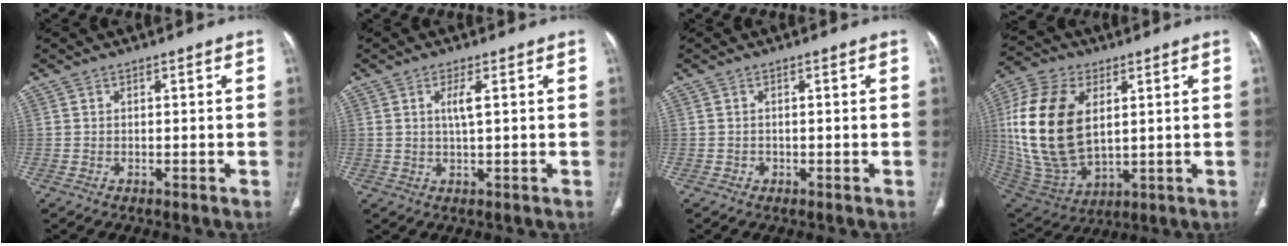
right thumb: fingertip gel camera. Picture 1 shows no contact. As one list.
[{"total": 3.1, "force": [0.9, 0.6, 2.9], "torque": [-0.062, -0.006, 0.019]}, {"total": 0.7, "force": [-0.2, 0.6, 0.1], "torque": [0.001, 0.003, -0.005]}, {"total": 22.0, "force": [3.7, 13.1, 17.3], "torque": [-0.358, -0.017, 0.079]}]